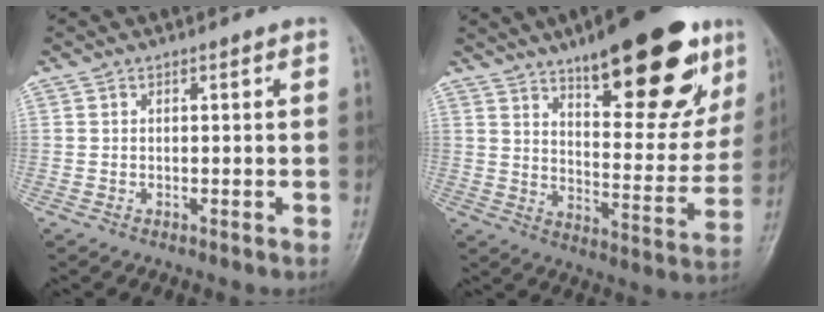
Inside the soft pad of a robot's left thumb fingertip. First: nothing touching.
{"total": 24.7, "force": [14.7, 8.6, 17.9], "torque": [-0.206, -0.051, 0.217]}